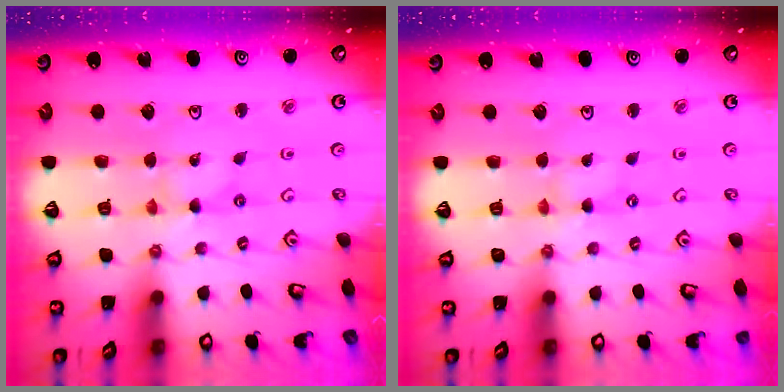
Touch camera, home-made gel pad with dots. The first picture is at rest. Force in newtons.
{"total": 0.0}